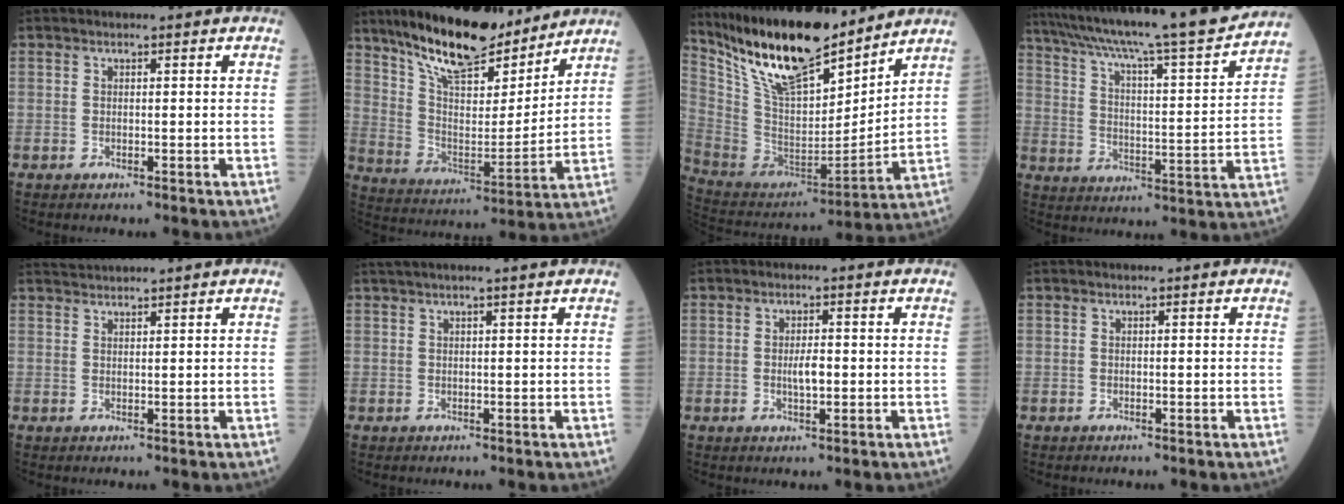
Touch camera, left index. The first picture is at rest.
{"total": 18.0, "force": [14.6, 4.9, 9.2], "torque": [-0.160, 0.002, 0.258]}
{"total": 20.1, "force": [16.3, 4.8, 10.8], "torque": [-0.200, -0.003, 0.305]}
{"total": 25.5, "force": [22.3, 0.5, 12.3], "torque": [-0.208, -0.024, 0.321]}
{"total": 2.9, "force": [2.7, -0.8, 0.4], "torque": [-0.009, 0.021, 0.059]}
{"total": 4.7, "force": [3.9, -0.9, 2.5], "torque": [-0.033, 0.024, 0.059]}
{"total": 2.6, "force": [-0.2, 0.7, 2.5], "torque": [-0.047, 0.001, -0.002]}
{"total": 0.0}